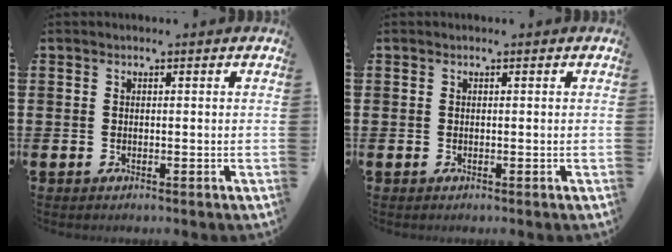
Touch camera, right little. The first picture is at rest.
{"total": 0.0}